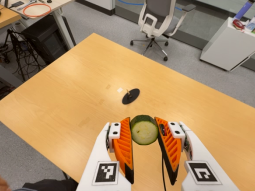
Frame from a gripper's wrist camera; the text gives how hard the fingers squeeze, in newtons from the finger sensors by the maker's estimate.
{"total": 11.4, "left": 12.7, "right": 10.1}